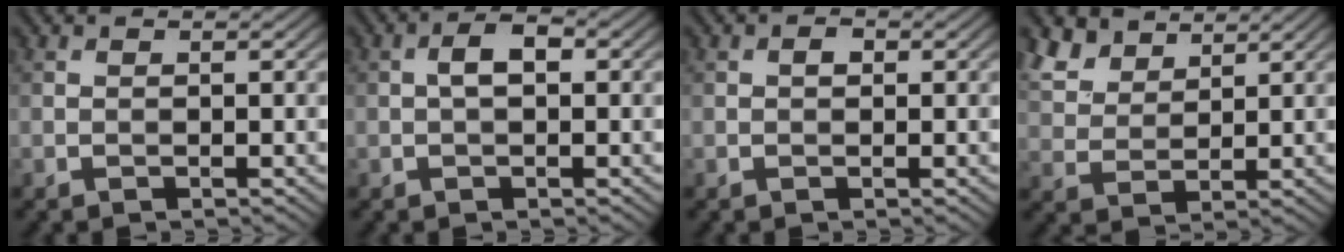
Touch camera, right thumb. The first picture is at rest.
{"total": 2.7, "force": [0.2, 1.3, 2.4], "torque": [-0.041, 0.009, -0.001]}
{"total": 1.0, "force": [0.1, 0.8, 0.7], "torque": [-0.010, 0.001, -0.001]}
{"total": 6.2, "force": [4.5, 3.2, 2.7], "torque": [-0.075, 0.007, 0.096]}